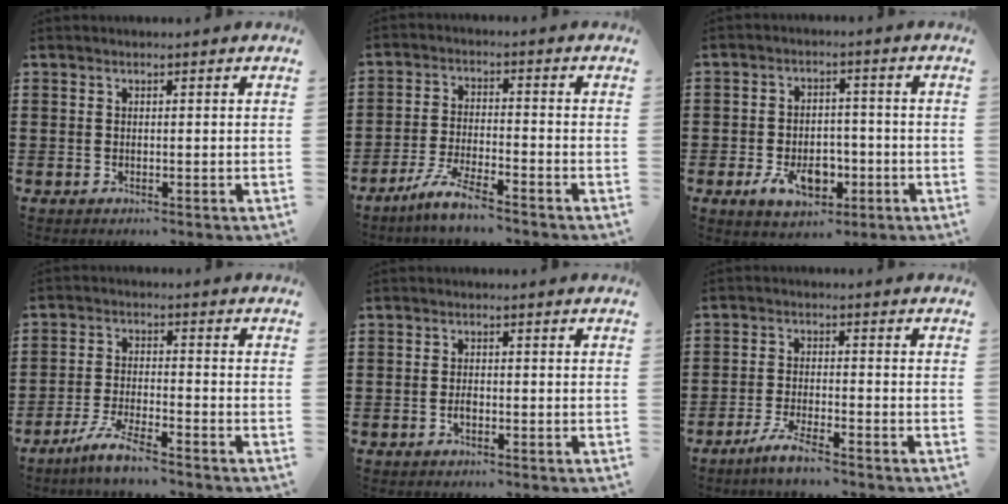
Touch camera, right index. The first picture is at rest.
{"total": 5.6, "force": [-4.8, 0.1, 2.9], "torque": [-0.076, -0.011, -0.097]}
{"total": 6.9, "force": [-2.7, 4.2, 4.8], "torque": [-0.089, 0.006, -0.050]}
{"total": 5.3, "force": [-4.5, 0.2, 2.7], "torque": [-0.073, -0.011, -0.092]}
{"total": 1.4, "force": [-0.6, 0.7, 1.1], "torque": [-0.022, 0.000, -0.010]}
{"total": 4.1, "force": [-3.5, 0.0, 2.1], "torque": [-0.050, -0.007, -0.068]}